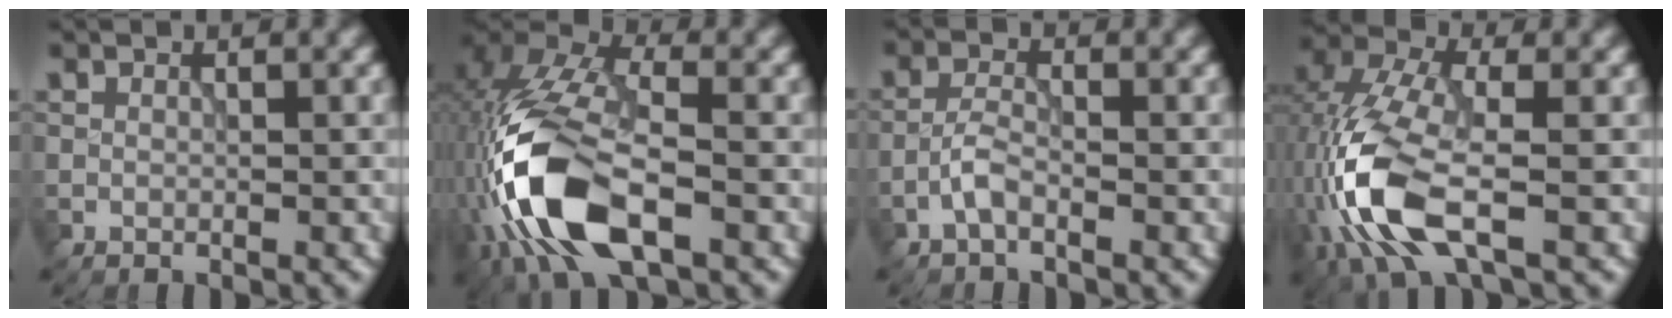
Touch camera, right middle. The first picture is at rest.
{"total": 12.3, "force": [-4.5, 6.3, 9.6], "torque": [-0.208, 0.002, -0.089]}
{"total": 1.9, "force": [-1.1, 0.6, 1.4], "torque": [-0.031, 0.008, -0.030]}
{"total": 9.2, "force": [-2.9, 4.4, 7.5], "torque": [-0.180, 0.003, -0.072]}